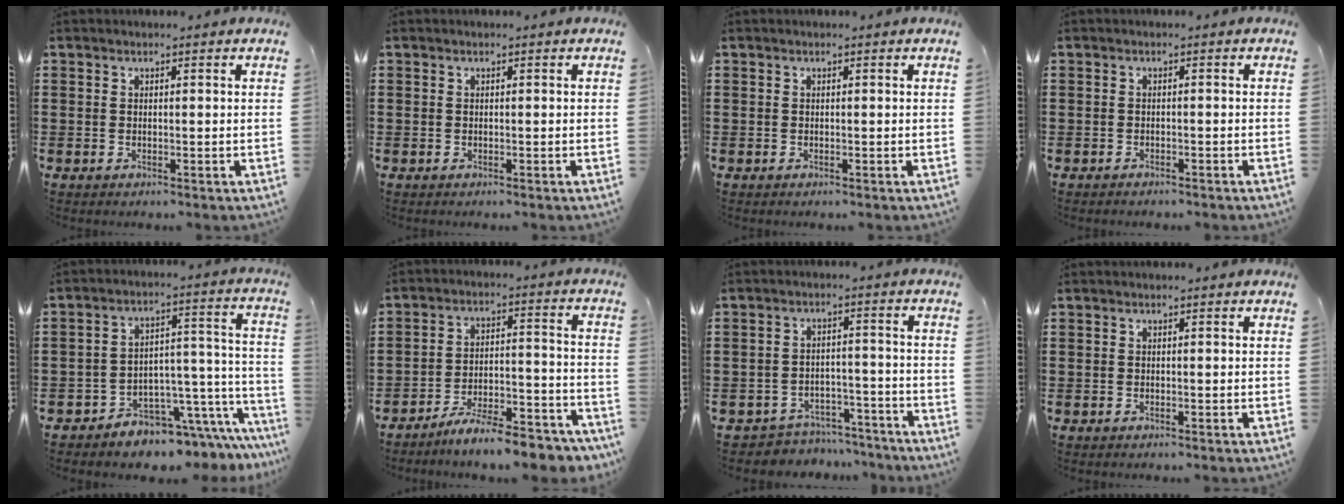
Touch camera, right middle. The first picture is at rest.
{"total": 0.0}
{"total": 0.0}
{"total": 0.9, "force": [-0.9, 0.1, 0.0], "torque": [-0.003, 0.001, -0.019]}
{"total": 4.9, "force": [-4.2, 2.4, 0.5], "torque": [-0.019, -0.006, -0.078]}
{"total": 8.5, "force": [-7.8, 0.4, 3.3], "torque": [-0.046, 0.018, -0.146]}
{"total": 4.9, "force": [-4.8, 0.9, -0.2], "torque": [-0.001, 0.014, -0.102]}
{"total": 0.0}